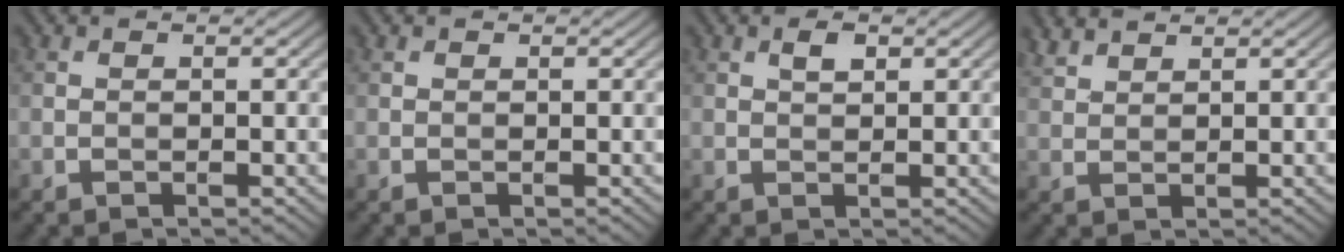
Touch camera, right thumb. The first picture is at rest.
{"total": 0.0}
{"total": 1.6, "force": [0.8, 0.8, 1.2], "torque": [-0.022, 0.001, 0.015]}
{"total": 2.4, "force": [2.2, 0.6, 0.9], "torque": [-0.024, 0.005, 0.051]}